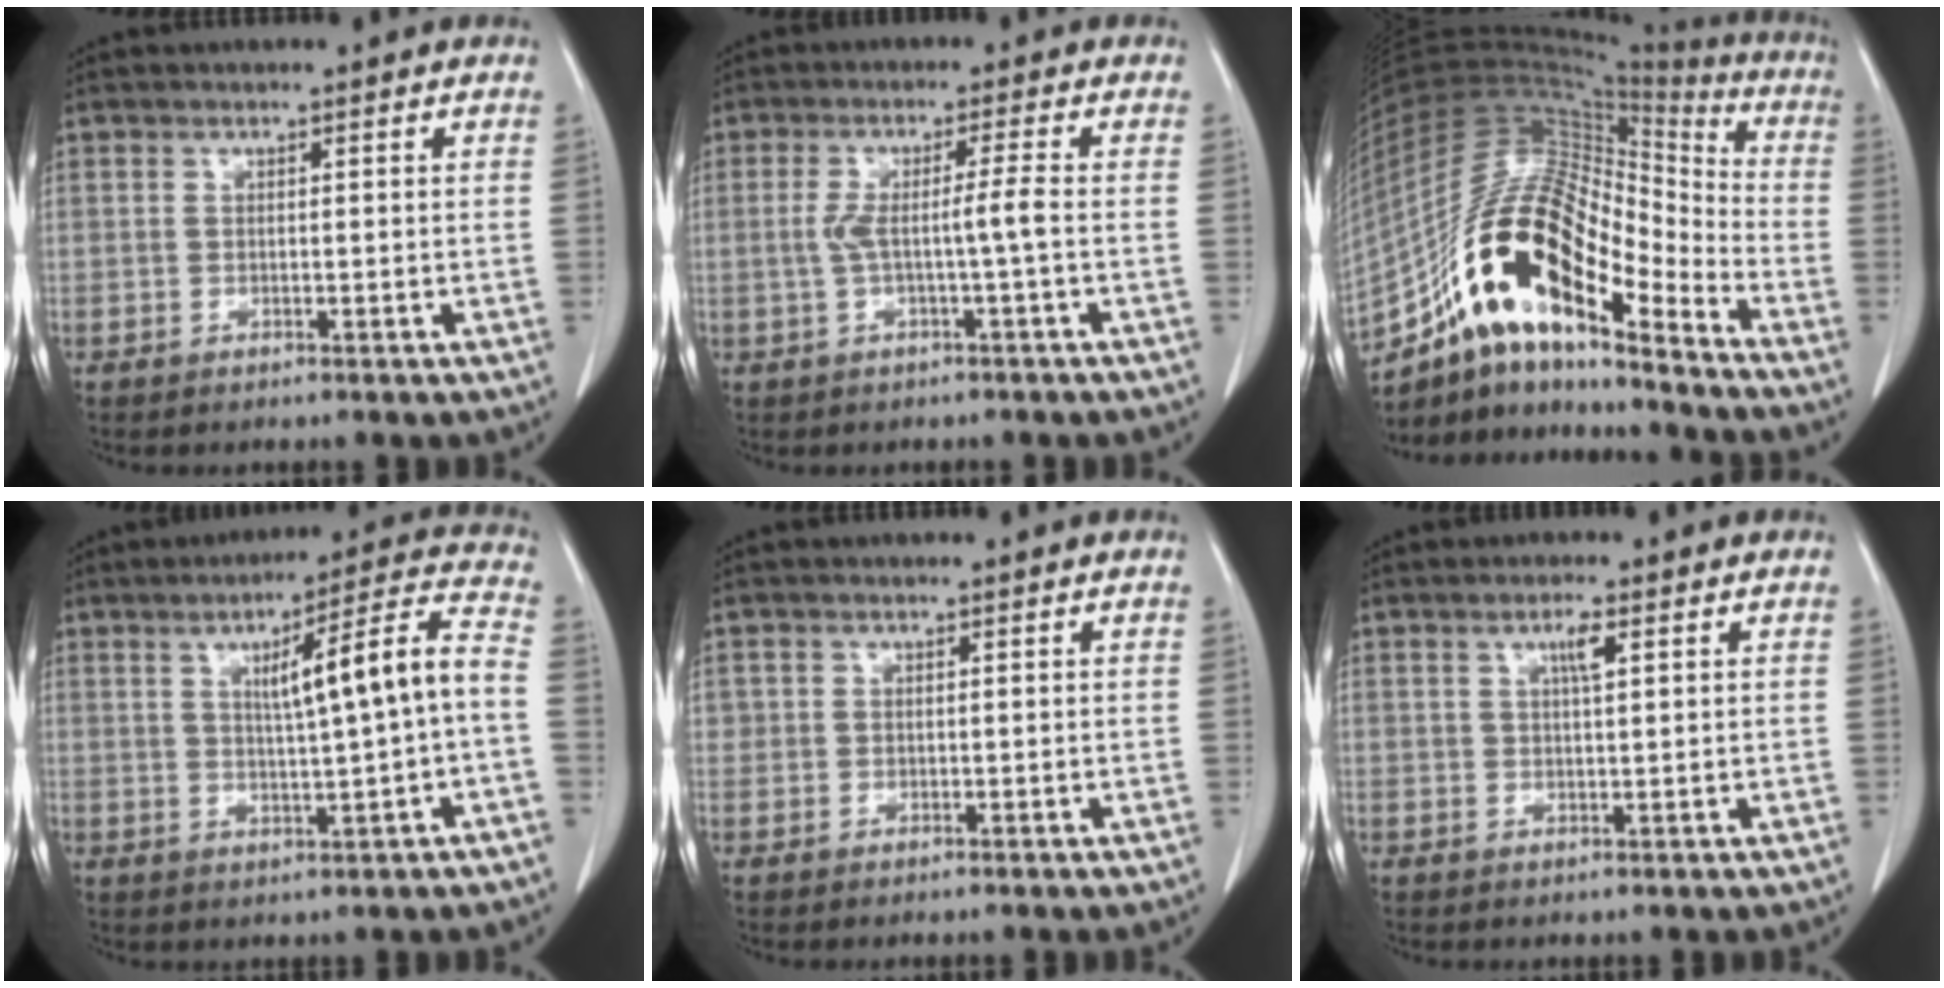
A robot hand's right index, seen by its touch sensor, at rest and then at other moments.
{"total": 4.1, "force": [-0.5, -0.6, 4.1], "torque": [-0.078, 0.010, -0.003]}
{"total": 21.6, "force": [-13.0, 6.4, 16.0], "torque": [-0.331, 0.020, -0.229]}
{"total": 11.0, "force": [0.5, -0.1, 11.0], "torque": [-0.161, 0.020, 0.009]}
{"total": 0.8, "force": [0.2, 0.7, 0.0], "torque": [0.013, 0.005, 0.004]}
{"total": 2.4, "force": [1.1, 0.1, 2.1], "torque": [-0.041, 0.000, 0.018]}